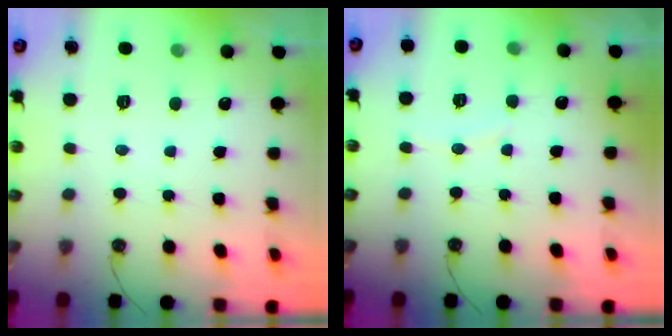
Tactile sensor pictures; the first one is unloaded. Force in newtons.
{"total": 4.4, "press": 4.4, "slide": 0.5}